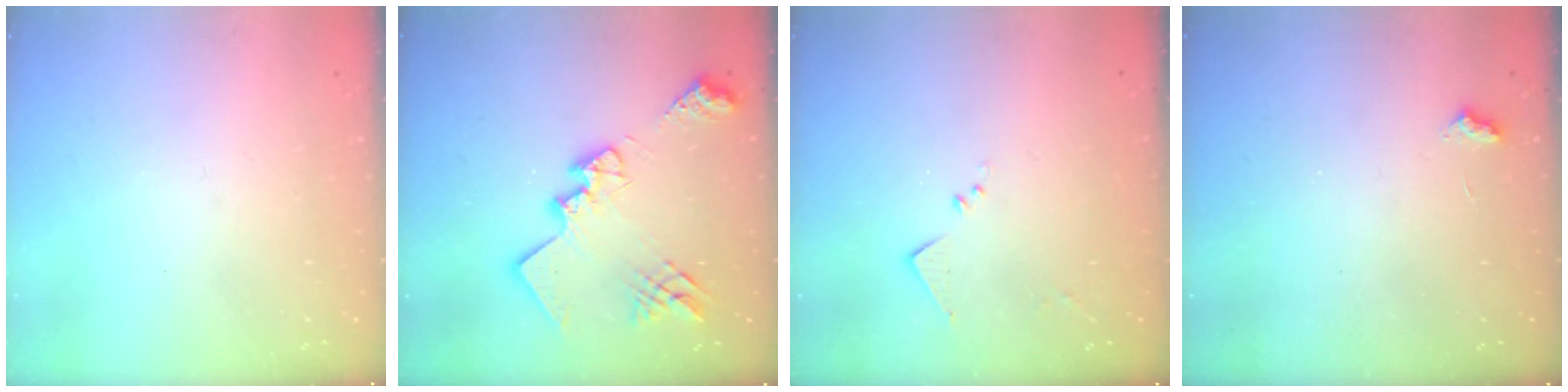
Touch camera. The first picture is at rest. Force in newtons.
{"total": 21.4, "press": 21.4, "slide": 1.0}
{"total": 6.0, "press": 6.0, "slide": 0.8}
{"total": 2.7, "press": 2.7, "slide": 0.4}